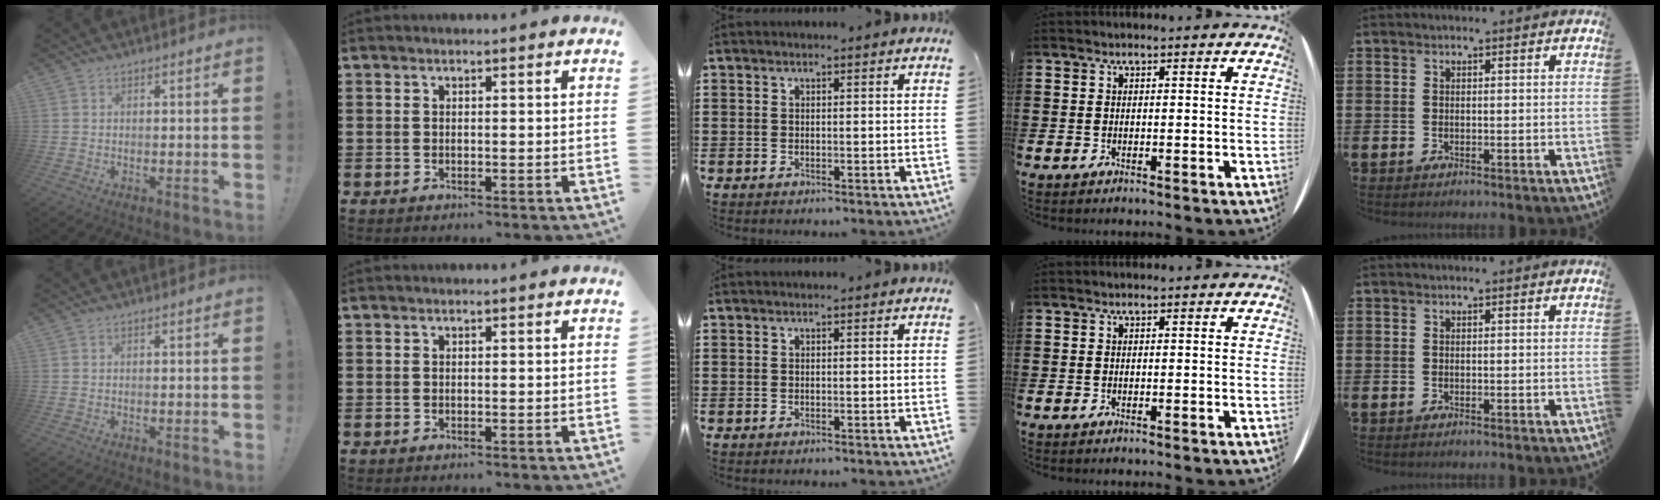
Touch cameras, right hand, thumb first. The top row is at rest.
{}